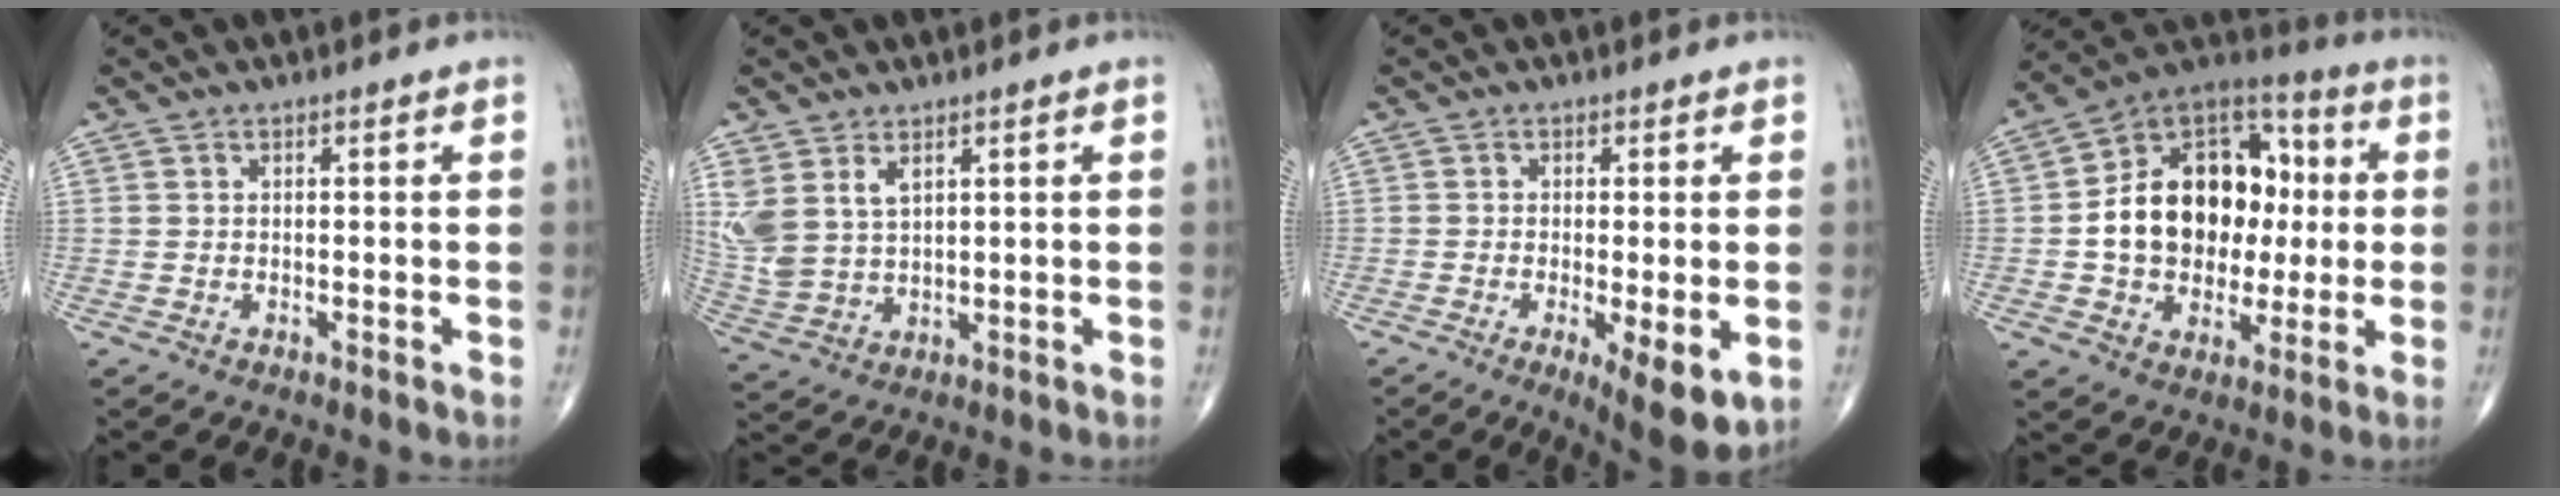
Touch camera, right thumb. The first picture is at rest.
{"total": 7.9, "force": [3.4, 4.8, 5.3], "torque": [-0.115, -0.007, 0.083]}
{"total": 8.3, "force": [-2.3, 2.3, 7.6], "torque": [-0.113, -0.022, -0.034]}
{"total": 21.4, "force": [0.6, 15.6, 14.7], "torque": [-0.192, 0.035, 0.013]}